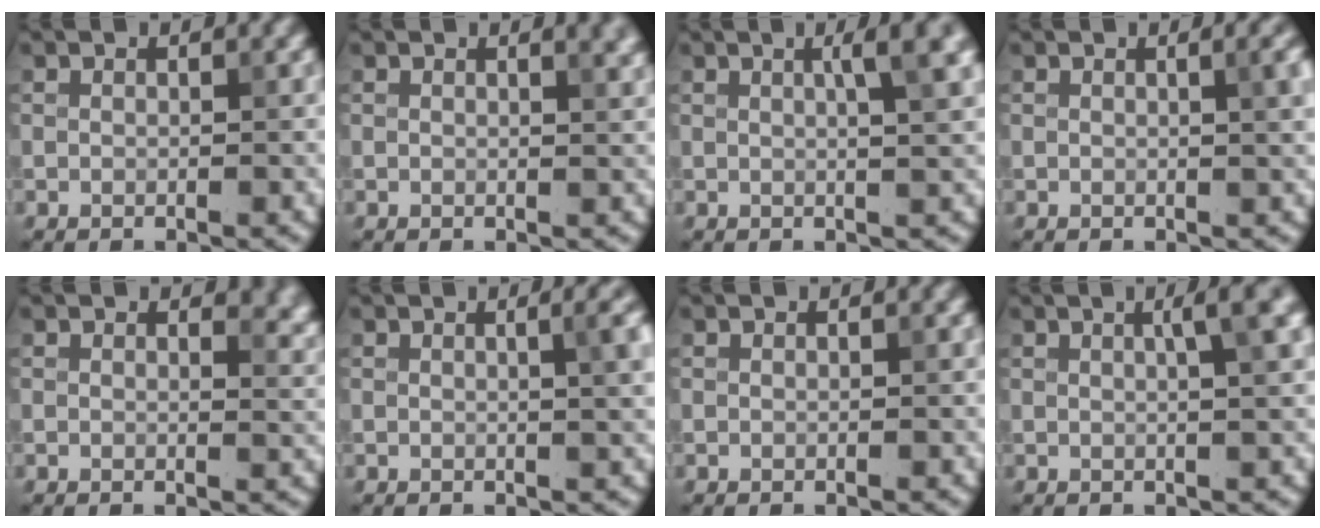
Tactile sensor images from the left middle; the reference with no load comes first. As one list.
[{"total": 2.1, "force": [1.4, 0.8, 1.4], "torque": [-0.003, 0.005, 0.012]}, {"total": 4.2, "force": [1.4, 1.0, 3.8], "torque": [-0.039, 0.012, 0.015]}, {"total": 3.0, "force": [0.7, 1.0, 2.8], "torque": [-0.023, 0.010, 0.005]}, {"total": 2.1, "force": [1.4, 0.9, 1.3], "torque": [-0.014, -0.008, 0.020]}, {"total": 3.6, "force": [0.8, 1.1, 3.3], "torque": [-0.029, 0.010, 0.006]}, {"total": 0.0}, {"total": 3.8, "force": [1.3, 0.9, 3.4], "torque": [-0.035, 0.011, 0.015]}]